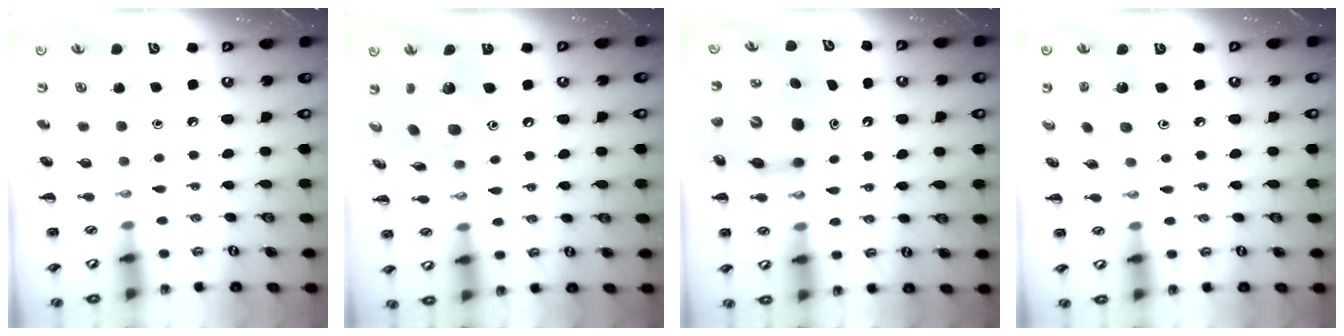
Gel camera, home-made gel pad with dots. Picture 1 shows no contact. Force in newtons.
{"total": 11.4, "press": 11.3, "slide": 0.8}
{"total": 7.8, "press": 7.6, "slide": 2.0}
{"total": 2.4, "press": 2.2, "slide": 0.8}